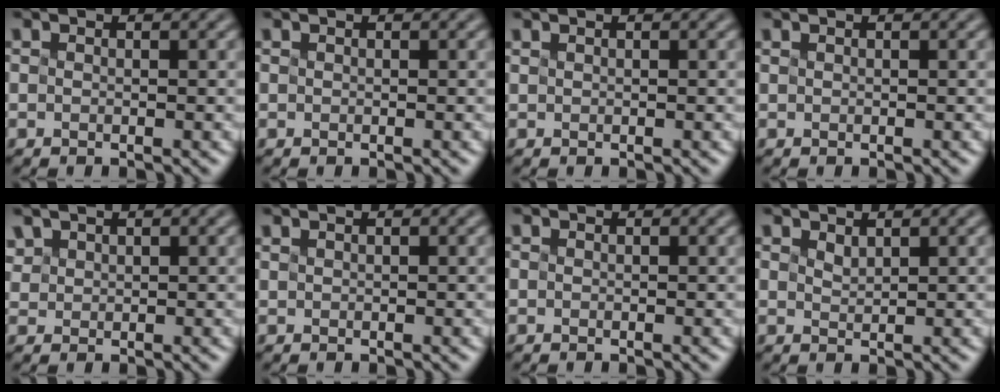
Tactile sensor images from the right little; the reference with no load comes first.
{"total": 0.6, "force": [0.4, 0.3, 0.3], "torque": [-0.001, 0.008, 0.005]}
{"total": 1.7, "force": [1.1, 0.9, 1.0], "torque": [-0.012, 0.018, 0.018]}
{"total": 1.4, "force": [0.9, 0.7, 0.8], "torque": [-0.008, 0.016, 0.013]}
{"total": 1.1, "force": [0.5, -0.3, -0.9], "torque": [-0.002, 0.007, 0.042]}
{"total": 2.0, "force": [1.3, 1.0, 1.1], "torque": [-0.015, 0.023, 0.024]}
{"total": 0.0}
{"total": 0.9, "force": [0.4, -0.5, -0.5], "torque": [0.000, 0.003, 0.030]}